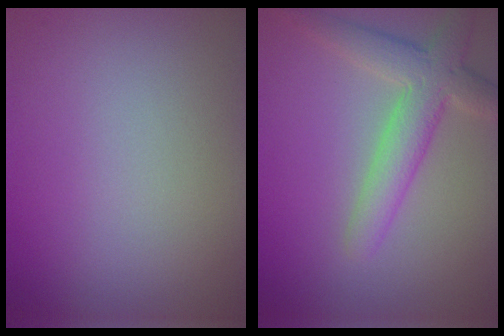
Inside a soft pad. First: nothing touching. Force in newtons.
{"total": 4.4, "press": 4.4, "slide": 0.3}